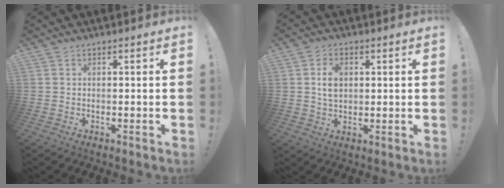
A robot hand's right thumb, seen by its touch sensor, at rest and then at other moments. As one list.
[{"total": 6.2, "force": [1.1, 4.5, 4.1], "torque": [-0.054, 0.001, 0.019]}]